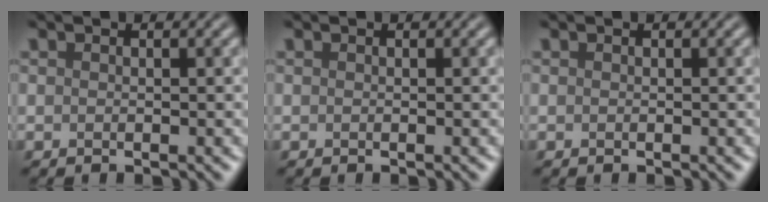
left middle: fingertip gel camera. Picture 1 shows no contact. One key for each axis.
{"total": 0.0}
{"total": 0.0}